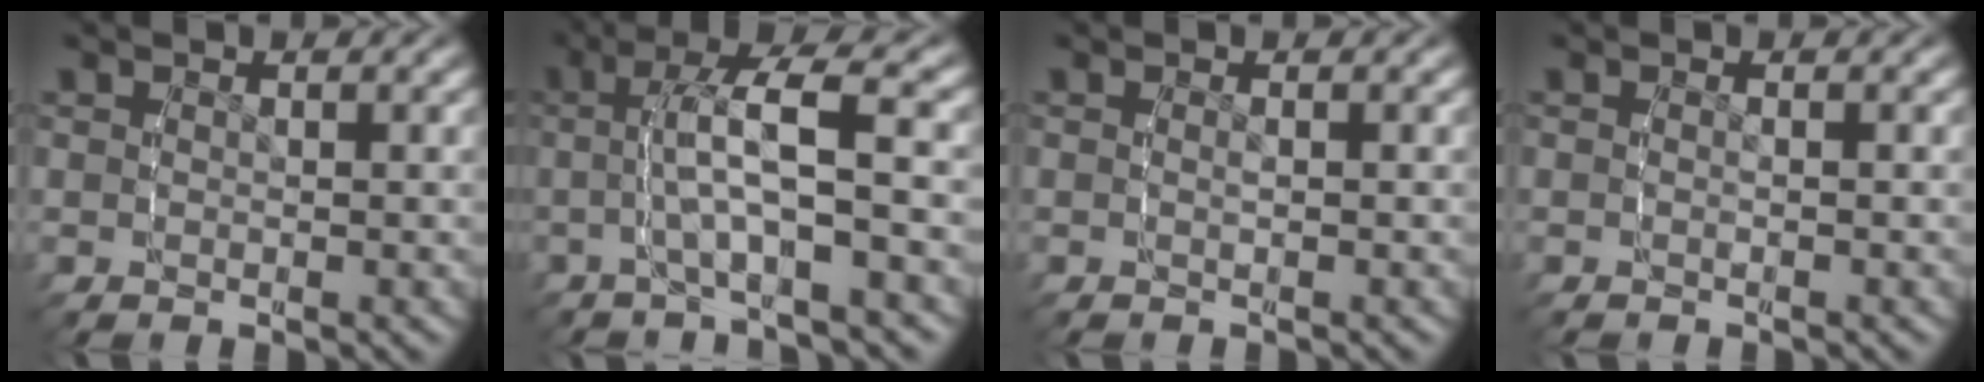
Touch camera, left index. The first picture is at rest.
{"total": 4.5, "force": [-0.6, 0.8, 4.4], "torque": [-0.086, 0.015, -0.019]}
{"total": 0.6, "force": [-0.4, 0.0, 0.4], "torque": [-0.010, -0.003, -0.010]}
{"total": 0.6, "force": [-0.6, 0.1, 0.2], "torque": [-0.007, -0.001, -0.013]}